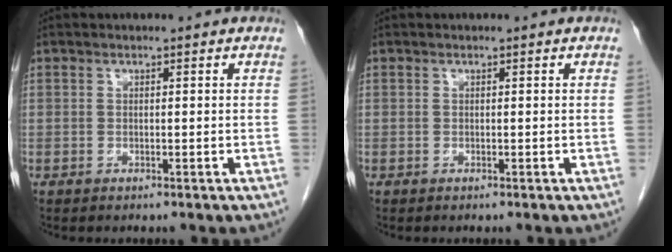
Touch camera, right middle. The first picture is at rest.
{"total": 0.0}